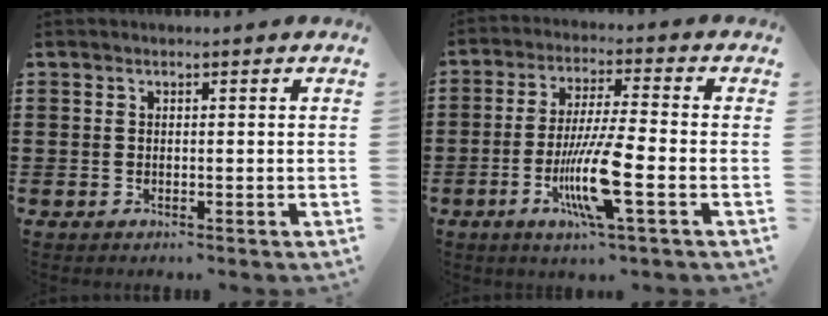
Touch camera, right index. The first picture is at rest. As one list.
[{"total": 10.8, "force": [-3.6, 1.3, 10.1], "torque": [-0.204, -0.016, -0.070]}]